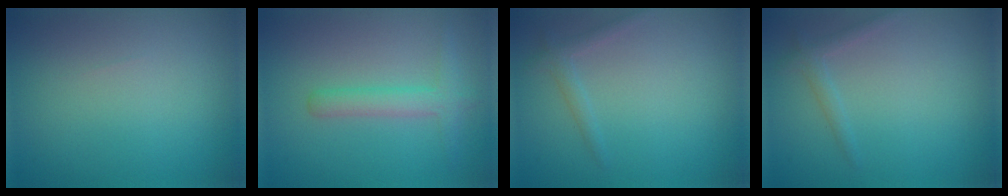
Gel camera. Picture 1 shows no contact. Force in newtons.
{"total": 2.5, "press": 2.5, "slide": 0.1}
{"total": 1.2, "press": 1.2, "slide": 0.1}
{"total": 1.2, "press": 1.2, "slide": 0.1}